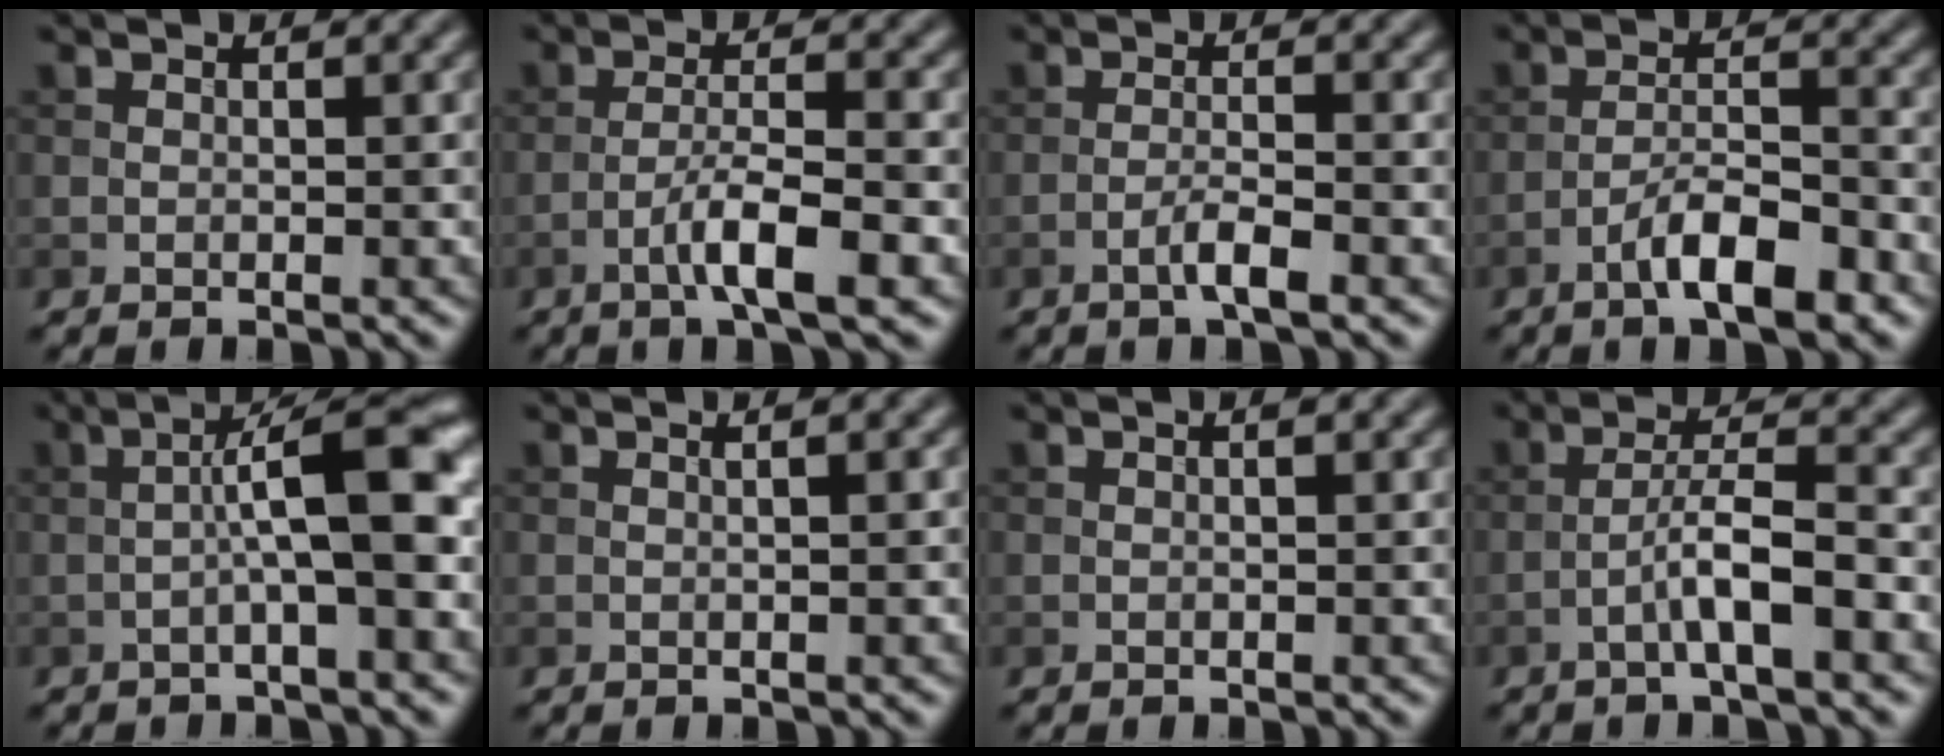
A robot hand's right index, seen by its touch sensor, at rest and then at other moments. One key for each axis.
{"total": 4.9, "fx": -2.3, "fy": 0.8, "fz": 4.3, "tx": -0.076, "ty": 0.008, "tz": -0.045}
{"total": 2.3, "fx": -1.2, "fy": 0.3, "fz": 2.0, "tx": -0.036, "ty": 0.007, "tz": -0.028}
{"total": 5.4, "fx": -3.2, "fy": 1.3, "fz": 4.1, "tx": -0.071, "ty": 0.009, "tz": -0.058}
{"total": 6.7, "fx": -0.5, "fy": 1.0, "fz": 6.6, "tx": -0.100, "ty": 0.021, "tz": -0.013}
{"total": 1.8, "fx": 0.4, "fy": 0.6, "fz": 1.6, "tx": -0.018, "ty": 0.003, "tz": -0.003}
{"total": 0.6, "fx": 0.1, "fy": 0.0, "fz": 0.5, "tx": -0.010, "ty": 0.003, "tz": 0.003}
{"total": 4.1, "fx": -1.9, "fy": 0.5, "fz": 3.6, "tx": -0.066, "ty": 0.016, "tz": -0.041}